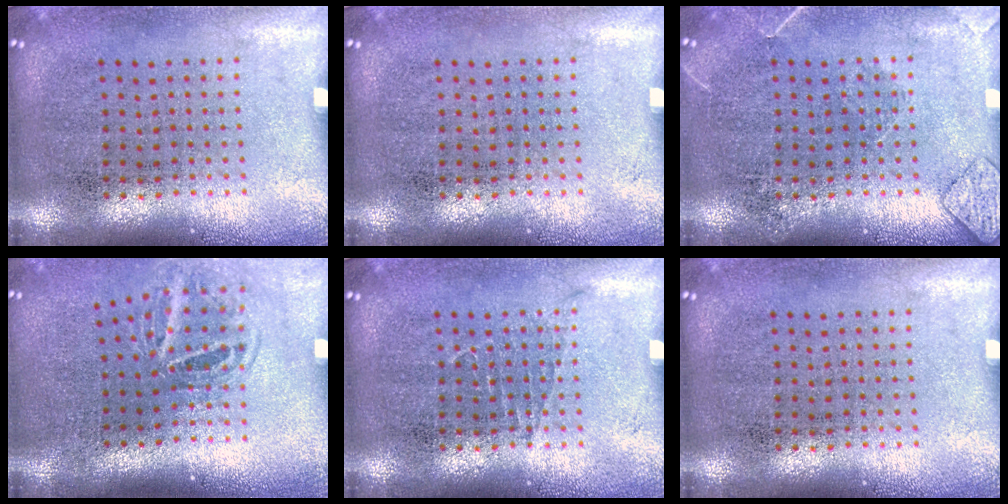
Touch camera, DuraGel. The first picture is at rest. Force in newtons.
{"total": 0.0}
{"total": 1.8, "press": 1.8, "slide": 0.1}
{"total": 1.8, "press": 1.2, "slide": 1.4}
{"total": 0.5, "press": 0.5, "slide": 0.1}
{"total": 0.0}